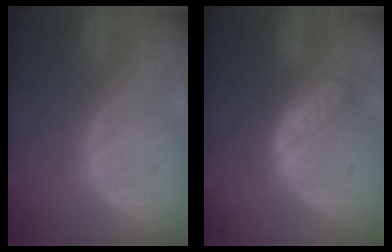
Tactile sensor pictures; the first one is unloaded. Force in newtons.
{"total": 6.3, "press": 5.6, "slide": 2.9}